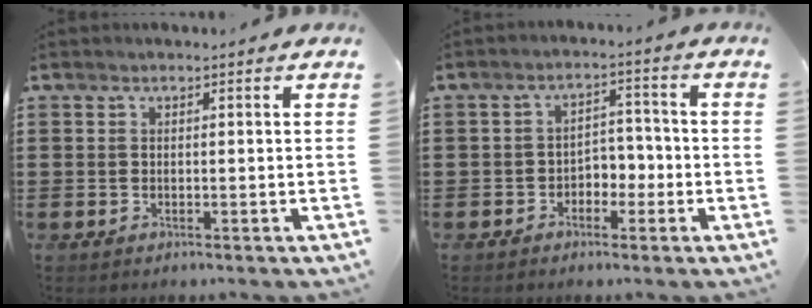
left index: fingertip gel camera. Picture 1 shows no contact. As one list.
[{"total": 3.4, "force": [-2.0, 2.3, 1.4], "torque": [-0.033, 0.008, -0.045]}]